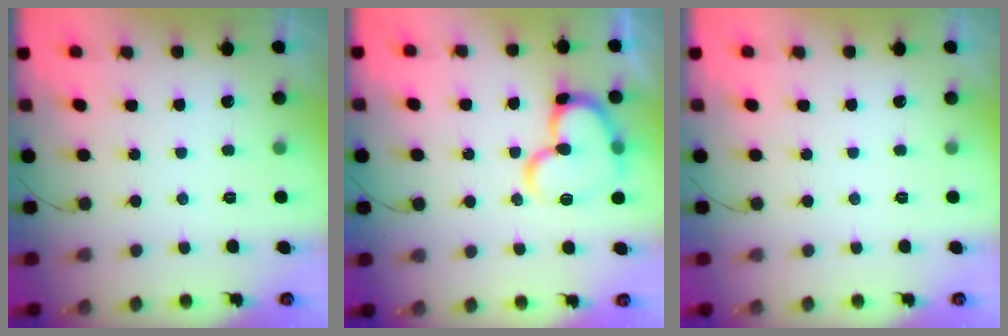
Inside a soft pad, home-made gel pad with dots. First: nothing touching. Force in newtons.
{"total": 15.8, "press": 15.6, "slide": 1.9}
{"total": 0.0}